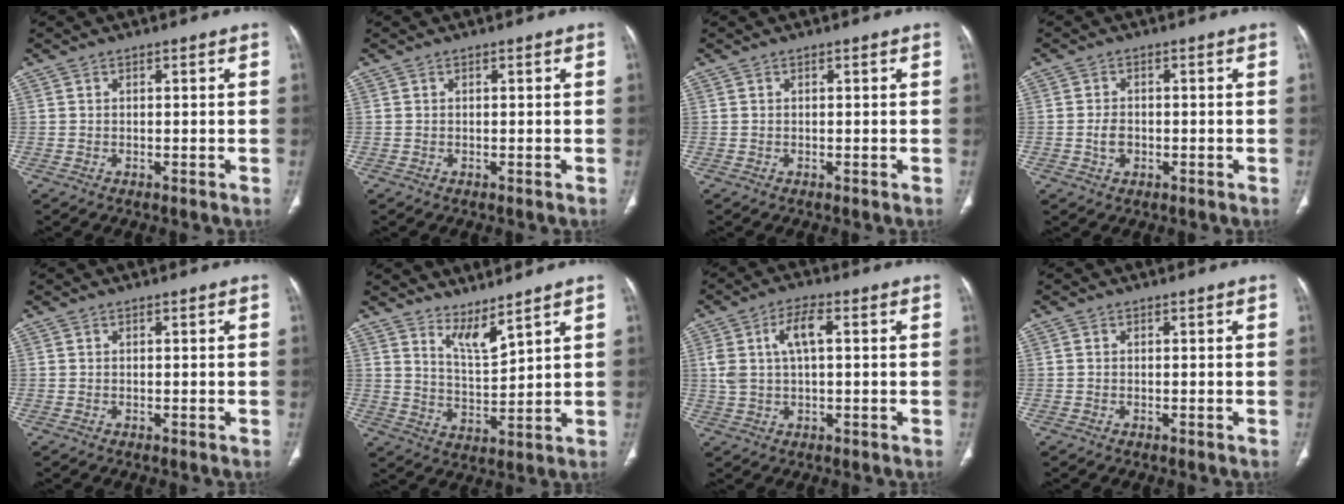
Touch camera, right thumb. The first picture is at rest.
{"total": 0.0}
{"total": 0.0}
{"total": 2.7, "force": [-0.6, 2.0, 1.7], "torque": [-0.025, 0.007, -0.010]}
{"total": 0.0}
{"total": 5.8, "force": [4.8, 0.8, 3.1], "torque": [-0.054, -0.057, 0.103]}
{"total": 7.1, "force": [1.6, 3.1, 6.2], "torque": [-0.134, 0.018, 0.032]}
{"total": 0.0}